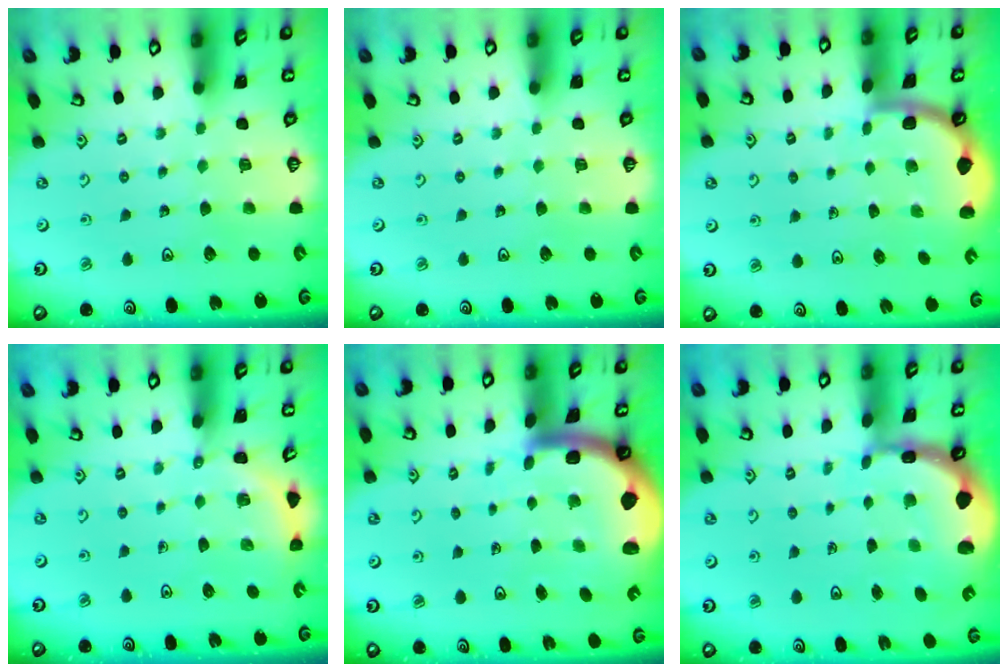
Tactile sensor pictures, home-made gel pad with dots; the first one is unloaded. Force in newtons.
{"total": 0.0}
{"total": 1.8, "press": 1.8, "slide": 0.1}
{"total": 2.7, "press": 2.7, "slide": 0.2}
{"total": 6.0, "press": 5.9, "slide": 0.8}
{"total": 2.5, "press": 2.4, "slide": 0.9}